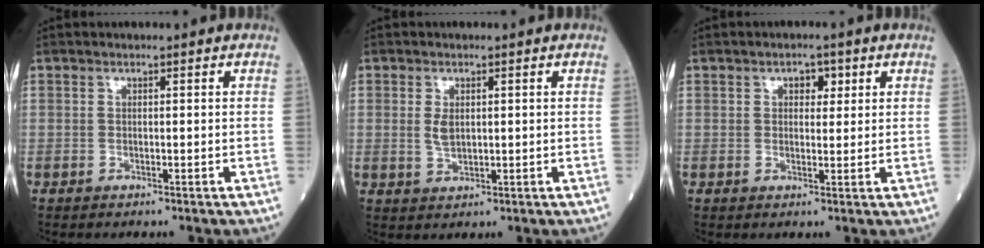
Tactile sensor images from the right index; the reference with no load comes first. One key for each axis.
{"total": 2.4, "fx": 0.4, "fy": 1.3, "fz": 2.1, "tx": -0.043, "ty": -0.005, "tz": 0.011}
{"total": 2.4, "fx": 1.1, "fy": 1.5, "fz": 1.6, "tx": -0.017, "ty": 0.006, "tz": 0.013}